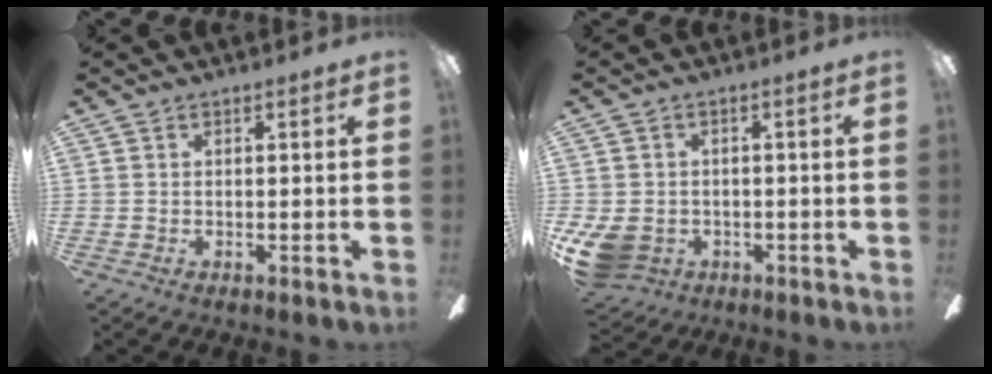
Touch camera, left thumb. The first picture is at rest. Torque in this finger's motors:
{"motor_torque": [-0.10, 1.73, 0.50, -0.37, 0.12]}